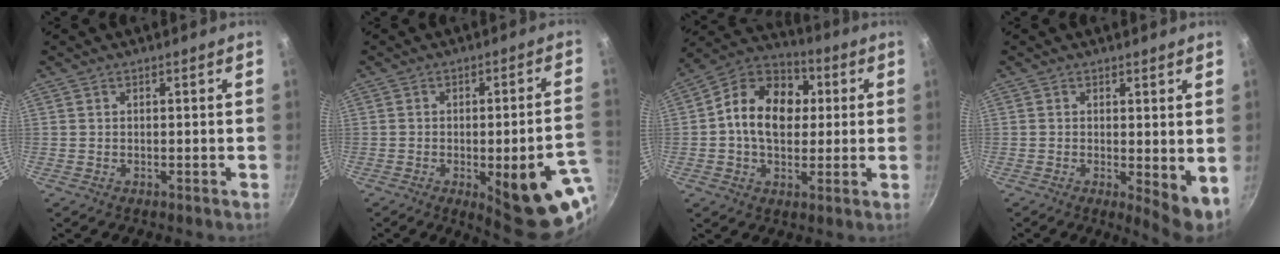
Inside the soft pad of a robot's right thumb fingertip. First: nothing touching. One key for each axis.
{"total": 18.4, "fx": -5.8, "fy": 5.7, "fz": 16.5, "tx": -0.166, "ty": 0.014, "tz": -0.062}
{"total": 15.5, "fx": 1.7, "fy": 11.3, "fz": 10.4, "tx": -0.136, "ty": 0.020, "tz": 0.006}
{"total": 5.5, "fx": 0.2, "fy": 1.9, "fz": 5.1, "tx": -0.071, "ty": -0.013, "tz": 0.005}